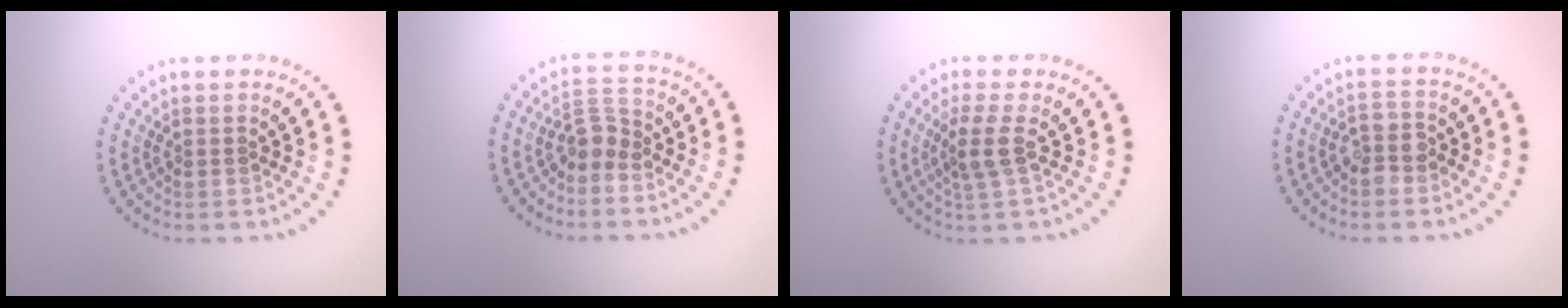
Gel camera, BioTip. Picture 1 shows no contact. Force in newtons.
{"total": 2.4, "press": 1.9, "slide": 1.5}
{"total": 2.4, "press": 1.8, "slide": 1.5}
{"total": 2.2, "press": 2.0, "slide": 1.0}